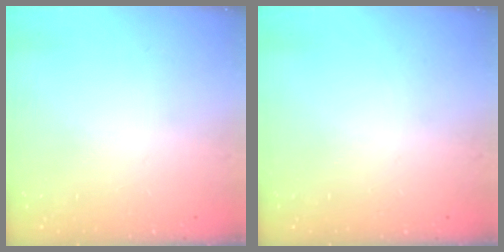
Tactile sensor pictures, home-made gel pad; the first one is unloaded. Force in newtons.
{"total": 0.0}